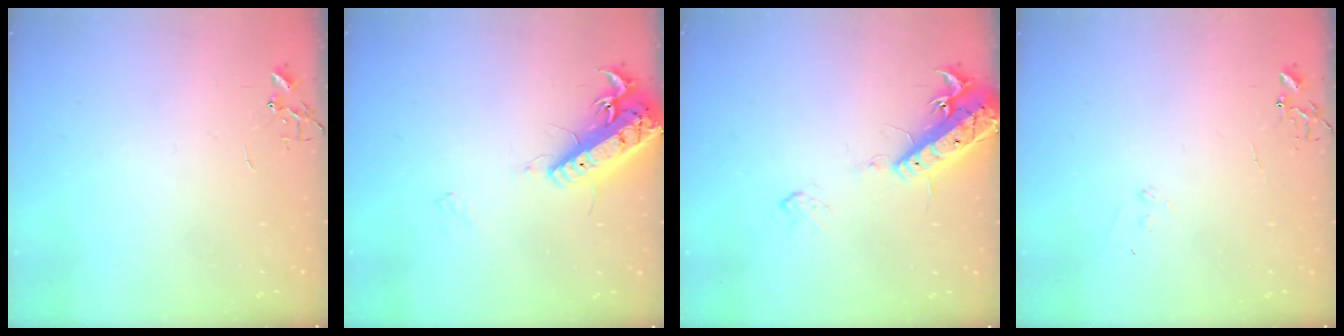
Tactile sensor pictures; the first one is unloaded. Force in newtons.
{"total": 17.1, "press": 16.8, "slide": 3.3}
{"total": 15.1, "press": 14.7, "slide": 3.5}
{"total": 7.1, "press": 7.1, "slide": 0.7}